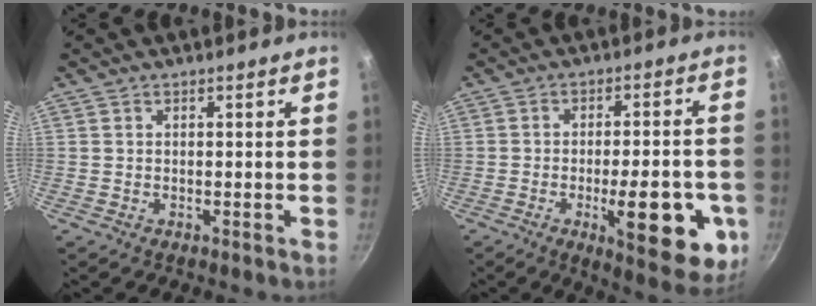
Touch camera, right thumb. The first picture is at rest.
{"total": 16.7, "force": [-5.0, 5.8, 14.9], "torque": [-0.168, 0.006, -0.062]}